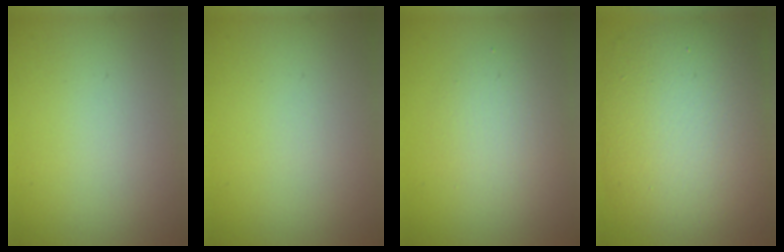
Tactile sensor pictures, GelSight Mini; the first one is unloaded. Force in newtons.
{"total": 0.0}
{"total": 2.6, "press": 2.6, "slide": 0.2}
{"total": 11.8, "press": 11.8, "slide": 0.9}